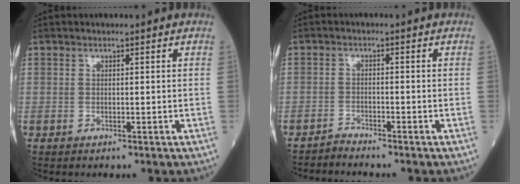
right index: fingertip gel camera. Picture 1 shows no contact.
{"total": 1.7, "force": [-1.6, -0.3, -0.5], "torque": [0.014, -0.009, -0.032]}